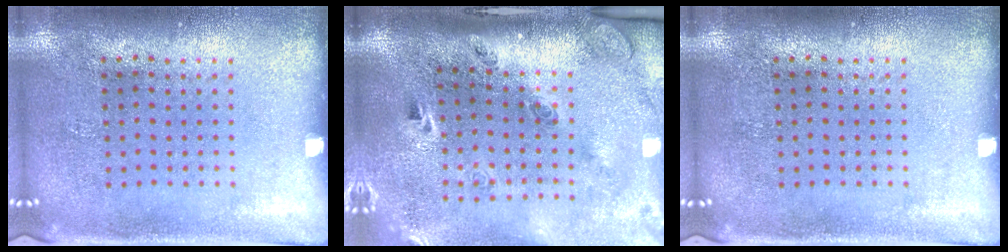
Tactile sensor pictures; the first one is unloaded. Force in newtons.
{"total": 3.0, "press": 1.9, "slide": 2.2}
{"total": 0.0}